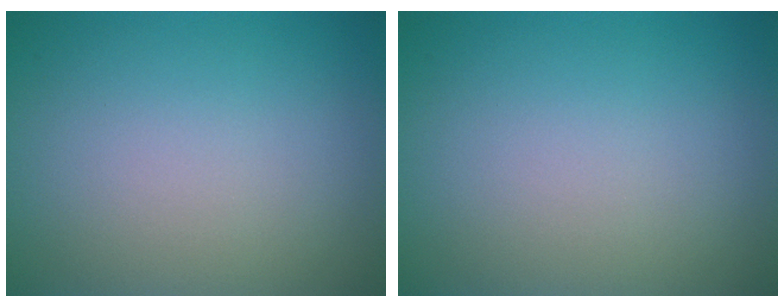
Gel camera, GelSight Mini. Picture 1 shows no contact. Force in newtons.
{"total": 0.0}